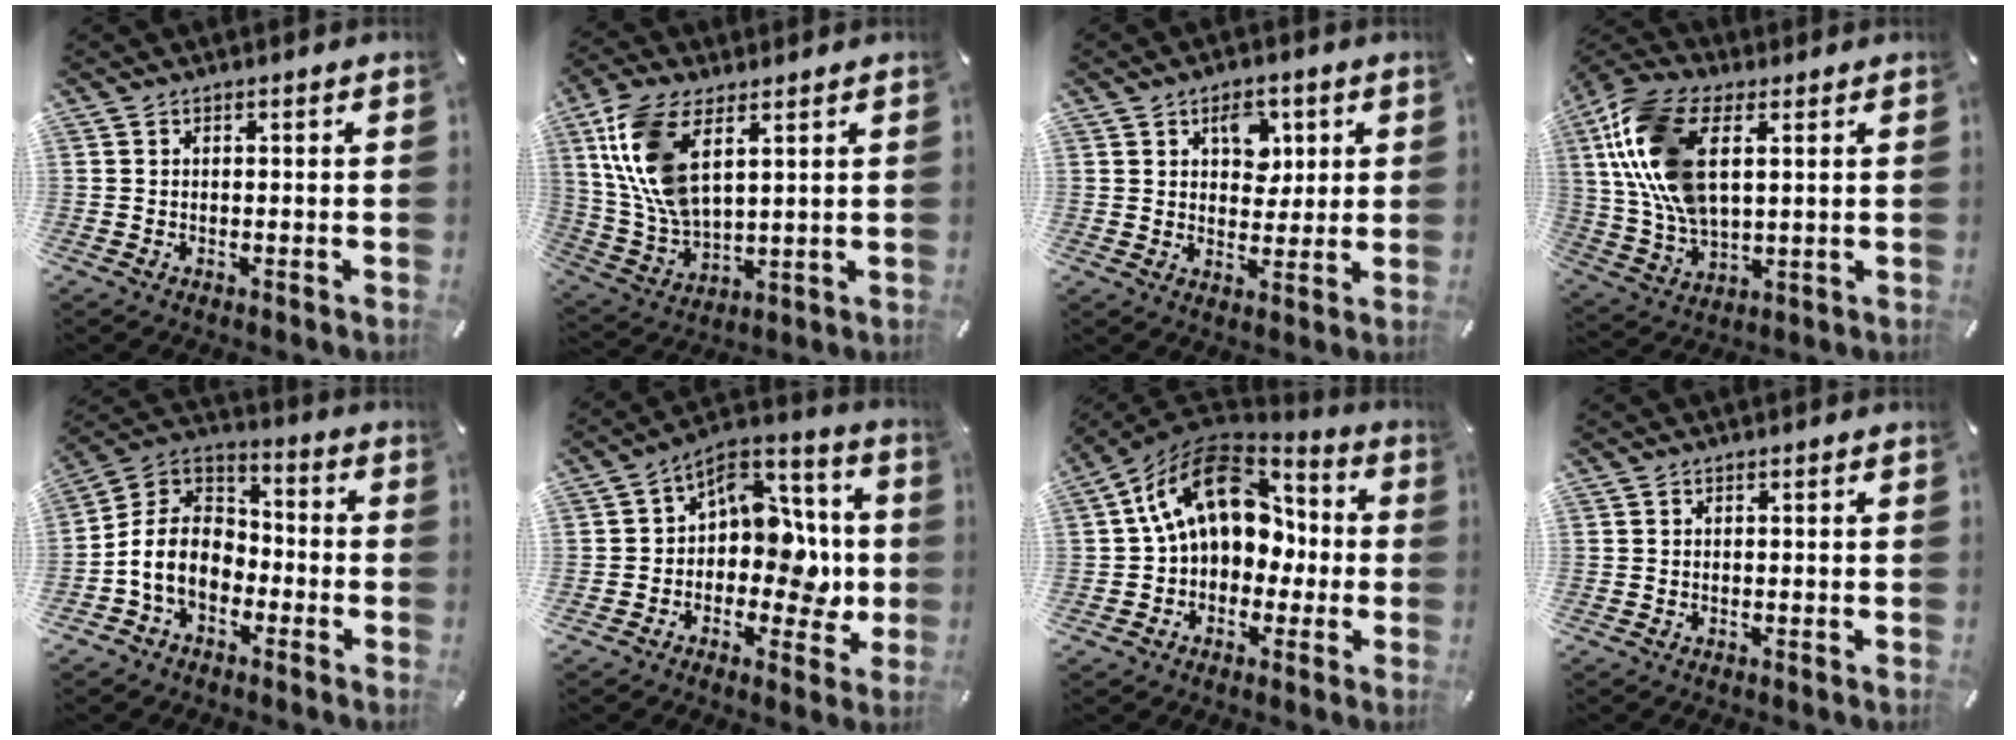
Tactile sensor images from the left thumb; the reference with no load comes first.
{"total": 13.1, "force": [5.7, 7.0, 9.5], "torque": [-0.231, -0.017, 0.103]}
{"total": 7.8, "force": [3.0, 5.9, 4.1], "torque": [-0.041, -0.005, 0.046]}
{"total": 16.5, "force": [4.8, 9.5, 12.6], "torque": [-0.302, -0.006, 0.085]}
{"total": 10.4, "force": [-4.3, 8.0, 5.2], "torque": [-0.137, 0.015, -0.086]}
{"total": 12.3, "force": [-0.4, 9.5, 7.7], "torque": [-0.085, -0.006, -0.002]}
{"total": 18.4, "force": [4.0, 13.4, 11.9], "torque": [-0.216, -0.006, 0.069]}
{"total": 0.0}